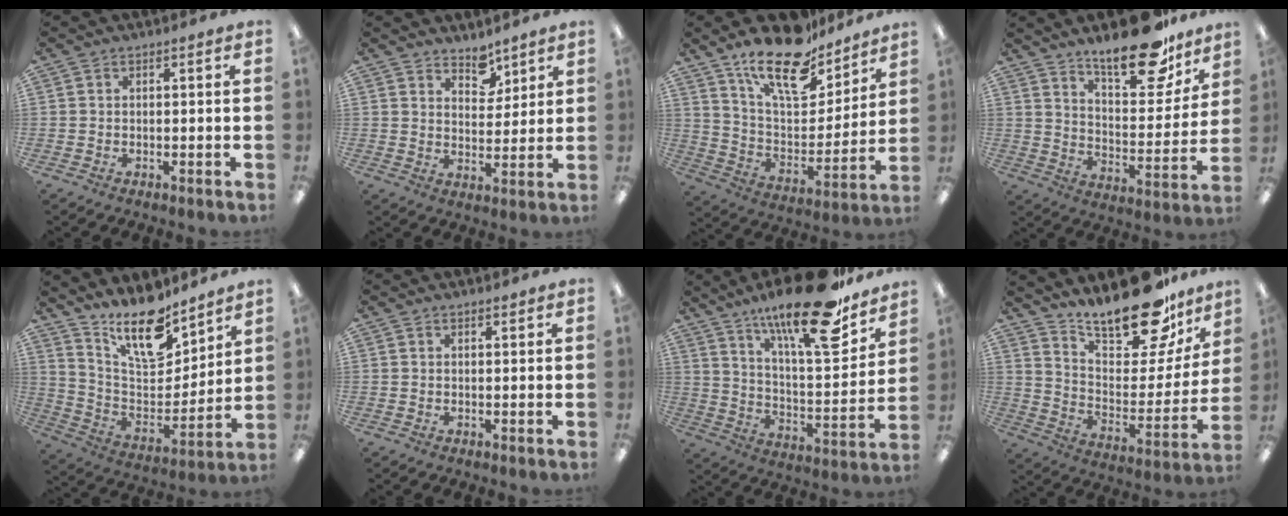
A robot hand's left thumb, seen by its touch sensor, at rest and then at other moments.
{"total": 6.0, "force": [5.1, 2.9, 1.1], "torque": [0.003, -0.038, 0.091]}
{"total": 19.9, "force": [15.5, 7.7, 9.9], "torque": [-0.174, -0.098, 0.271]}
{"total": 20.1, "force": [15.6, 7.3, 10.5], "torque": [-0.146, -0.101, 0.260]}
{"total": 17.5, "force": [13.8, 6.4, 8.7], "torque": [-0.154, -0.094, 0.242]}
{"total": 0.8, "force": [0.8, 0.2, 0.2], "torque": [-0.005, -0.001, 0.015]}
{"total": 24.0, "force": [16.9, 6.4, 15.7], "torque": [-0.240, -0.109, 0.272]}
{"total": 22.1, "force": [18.5, 7.0, 9.8], "torque": [-0.158, -0.128, 0.315]}